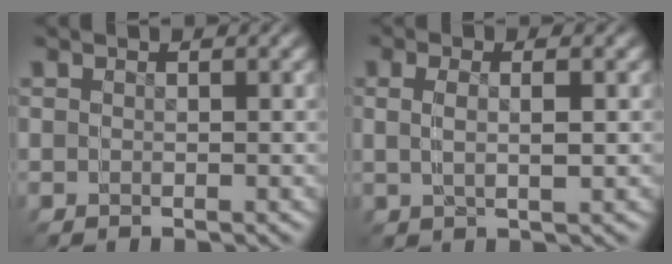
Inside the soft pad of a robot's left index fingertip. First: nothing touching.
{"total": 3.9, "force": [-0.2, -3.3, -2.1], "torque": [0.036, 0.016, -0.006]}